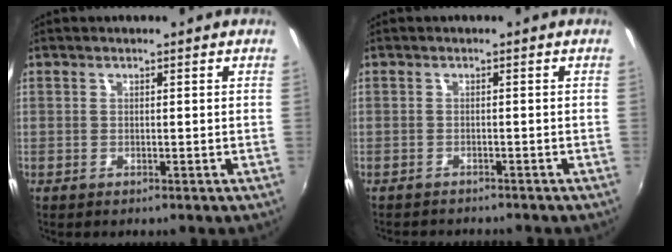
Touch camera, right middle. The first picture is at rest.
{"total": 3.6, "force": [-3.4, 0.7, 0.8], "torque": [-0.027, -0.015, -0.054]}